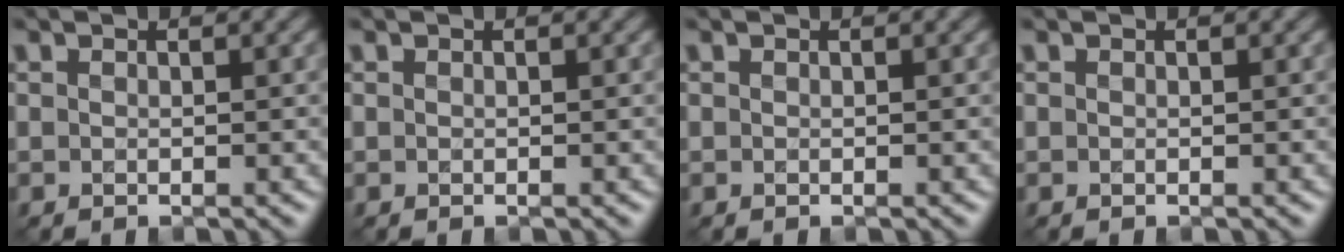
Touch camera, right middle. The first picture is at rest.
{"total": 0.0}
{"total": 0.0}
{"total": 0.0}